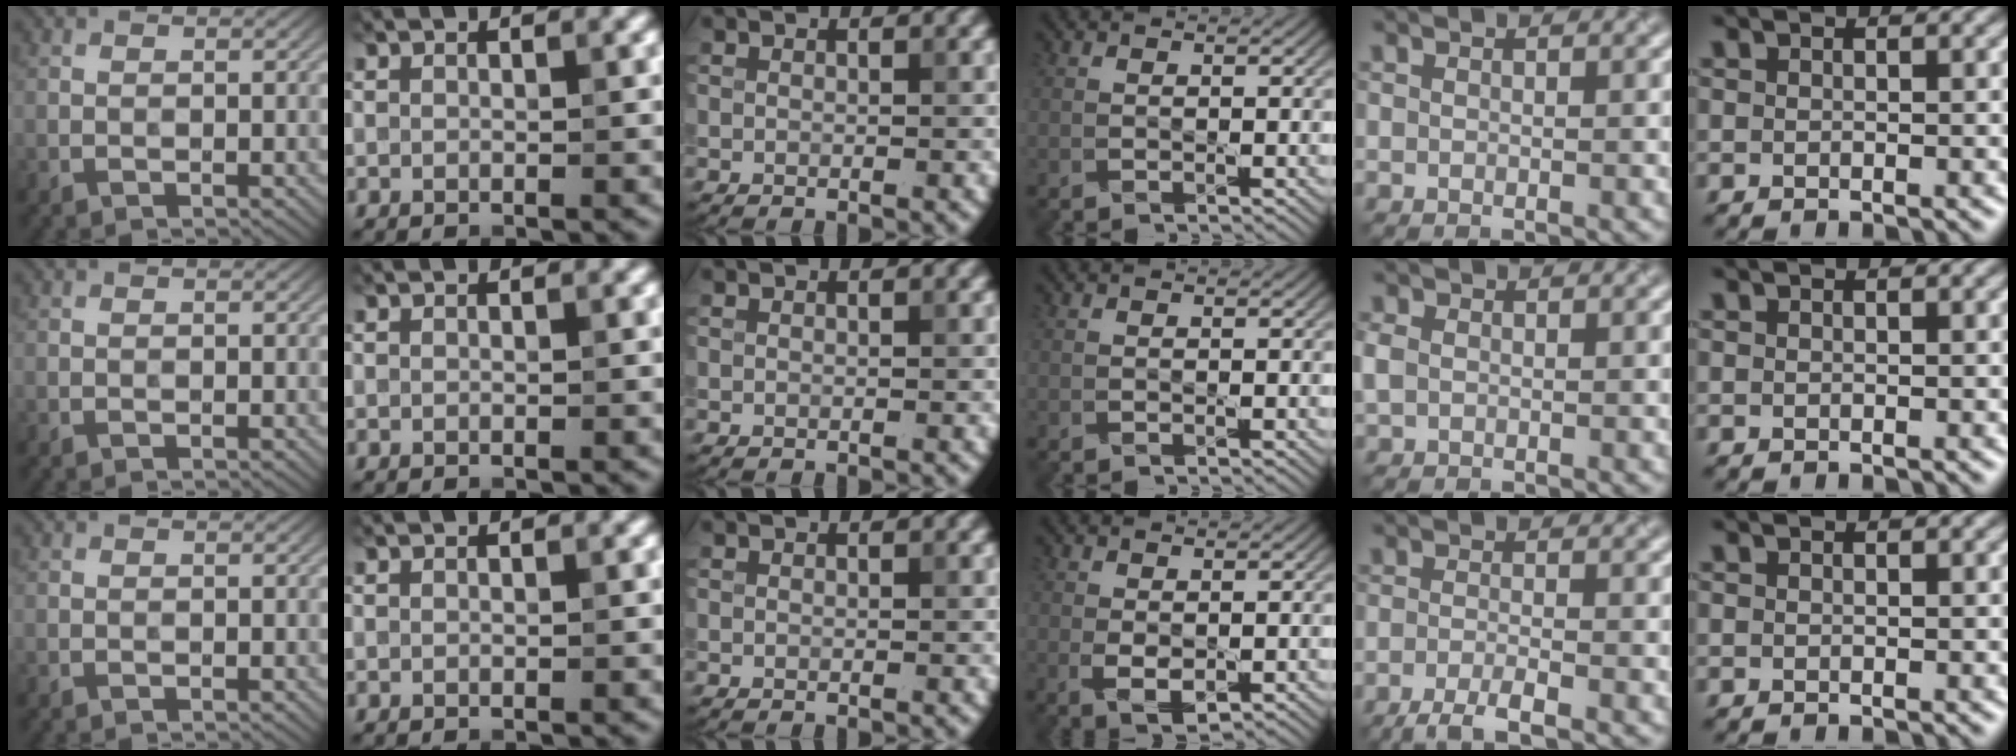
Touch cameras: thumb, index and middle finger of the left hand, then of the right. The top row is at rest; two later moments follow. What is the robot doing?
{"motion": "dispense", "object": "pipette"}